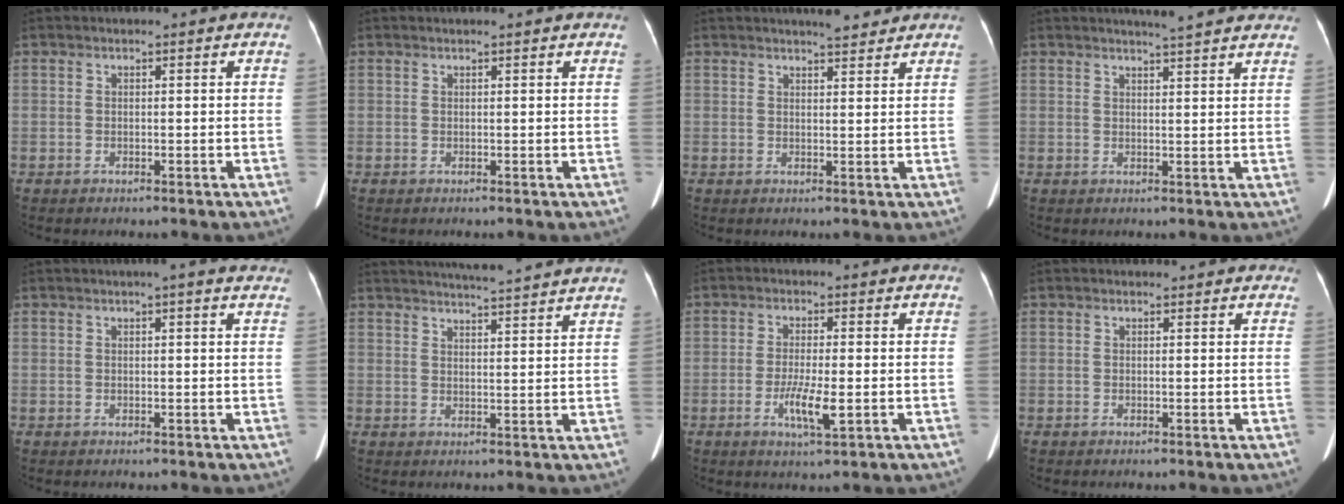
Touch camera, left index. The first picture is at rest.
{"total": 1.6, "force": [1.4, 0.2, 0.7], "torque": [-0.010, 0.022, 0.017]}
{"total": 3.9, "force": [3.6, 0.6, 1.5], "torque": [-0.022, 0.003, 0.048]}
{"total": 8.3, "force": [7.6, 0.4, 3.4], "torque": [-0.043, 0.009, 0.078]}
{"total": 4.4, "force": [3.5, 0.5, 2.7], "torque": [-0.033, 0.018, 0.032]}
{"total": 13.6, "force": [12.6, -0.4, 4.9], "torque": [-0.083, 0.001, 0.161]}
{"total": 4.9, "force": [-1.3, 0.6, 4.6], "torque": [-0.091, -0.009, -0.022]}
{"total": 2.8, "force": [2.5, 1.2, 0.8], "torque": [-0.006, 0.010, 0.018]}